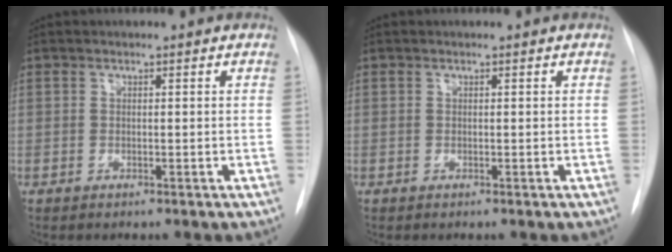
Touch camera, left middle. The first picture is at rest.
{"total": 0.0}